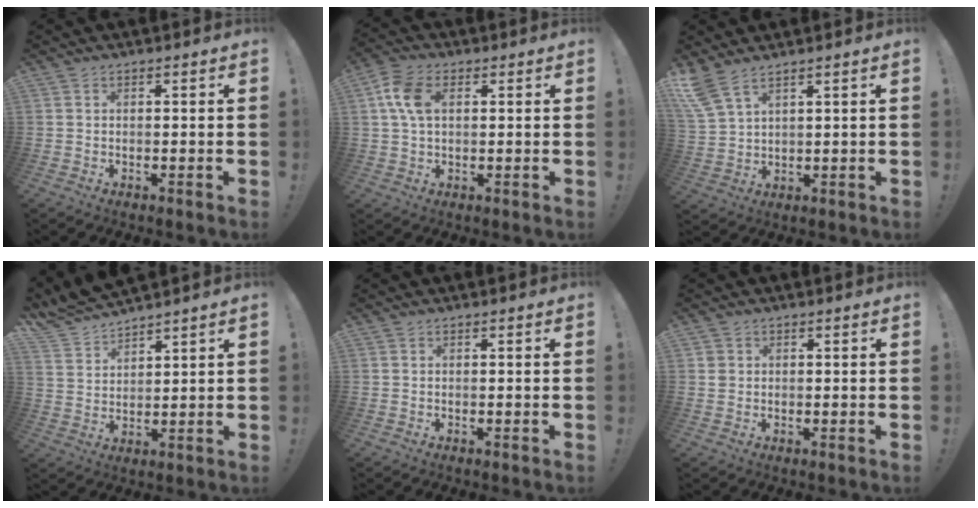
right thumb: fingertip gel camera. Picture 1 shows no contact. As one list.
[{"total": 8.6, "force": [2.2, 5.3, 6.3], "torque": [-0.125, 0.008, 0.044]}, {"total": 6.9, "force": [5.1, 2.2, 4.2], "torque": [-0.096, -0.022, 0.100]}, {"total": 7.6, "force": [7.0, 2.6, 1.6], "torque": [-0.050, -0.054, 0.135]}, {"total": 0.0}, {"total": 1.9, "force": [0.7, 1.7, 0.5], "torque": [-0.003, 0.001, 0.012]}]